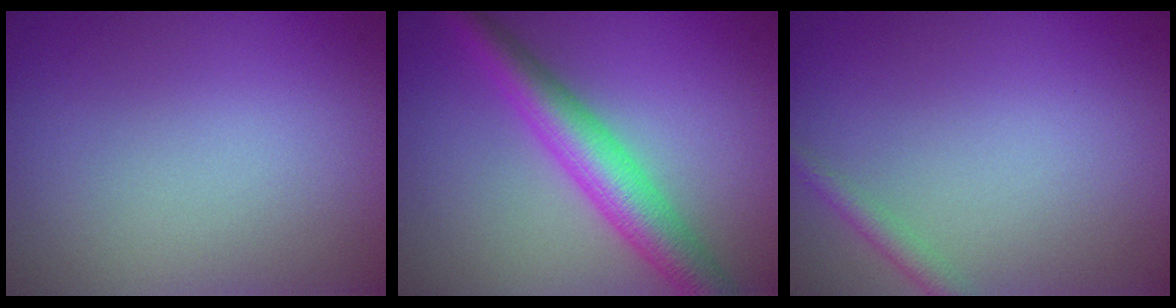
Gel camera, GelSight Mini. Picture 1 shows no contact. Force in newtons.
{"total": 5.3, "press": 5.3, "slide": 0.0}
{"total": 1.3, "press": 1.3, "slide": 0.0}